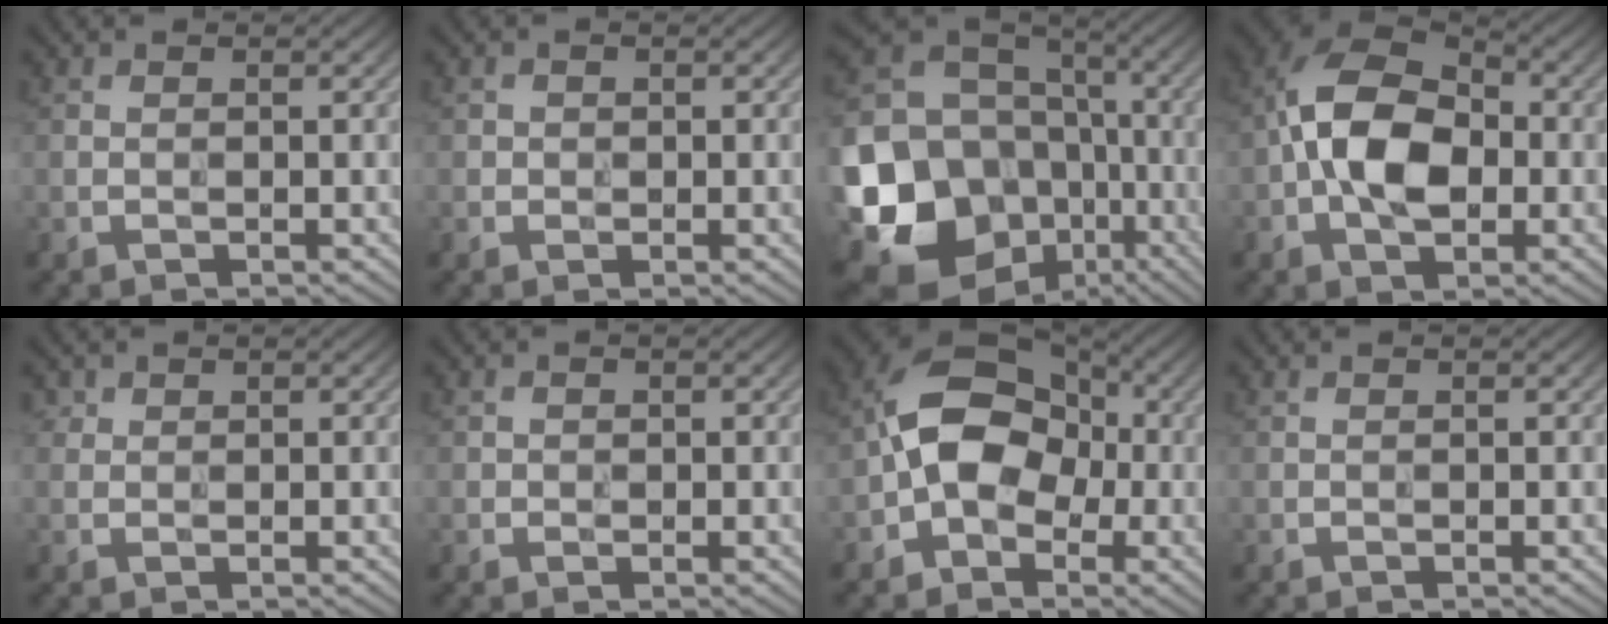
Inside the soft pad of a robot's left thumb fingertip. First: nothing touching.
{"total": 0.6, "force": [0.0, 0.6, 0.0], "torque": [-0.001, 0.000, 0.000]}
{"total": 22.4, "force": [-7.6, 18.3, 10.5], "torque": [-0.265, -0.044, -0.134]}
{"total": 11.8, "force": [-0.9, 7.4, 9.1], "torque": [-0.185, 0.018, -0.029]}
{"total": 1.1, "force": [0.8, 0.7, 0.1], "torque": [-0.007, 0.000, 0.017]}
{"total": 0.0}
{"total": 9.9, "force": [-1.4, 7.0, 6.8], "torque": [-0.100, 0.019, -0.049]}
{"total": 0.0}